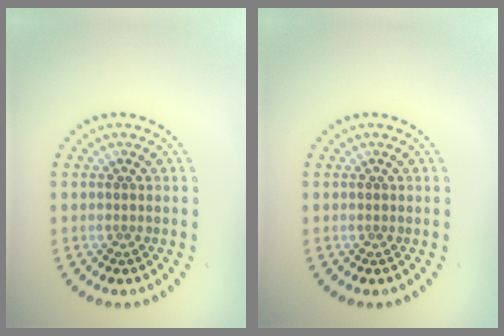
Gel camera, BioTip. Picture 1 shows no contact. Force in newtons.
{"total": 0.0}